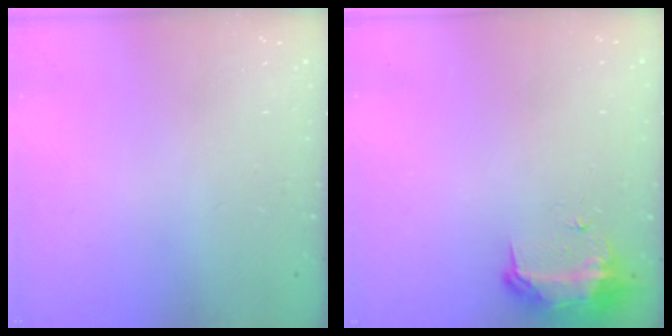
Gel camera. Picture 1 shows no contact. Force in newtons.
{"total": 8.4, "press": 8.4, "slide": 0.5}